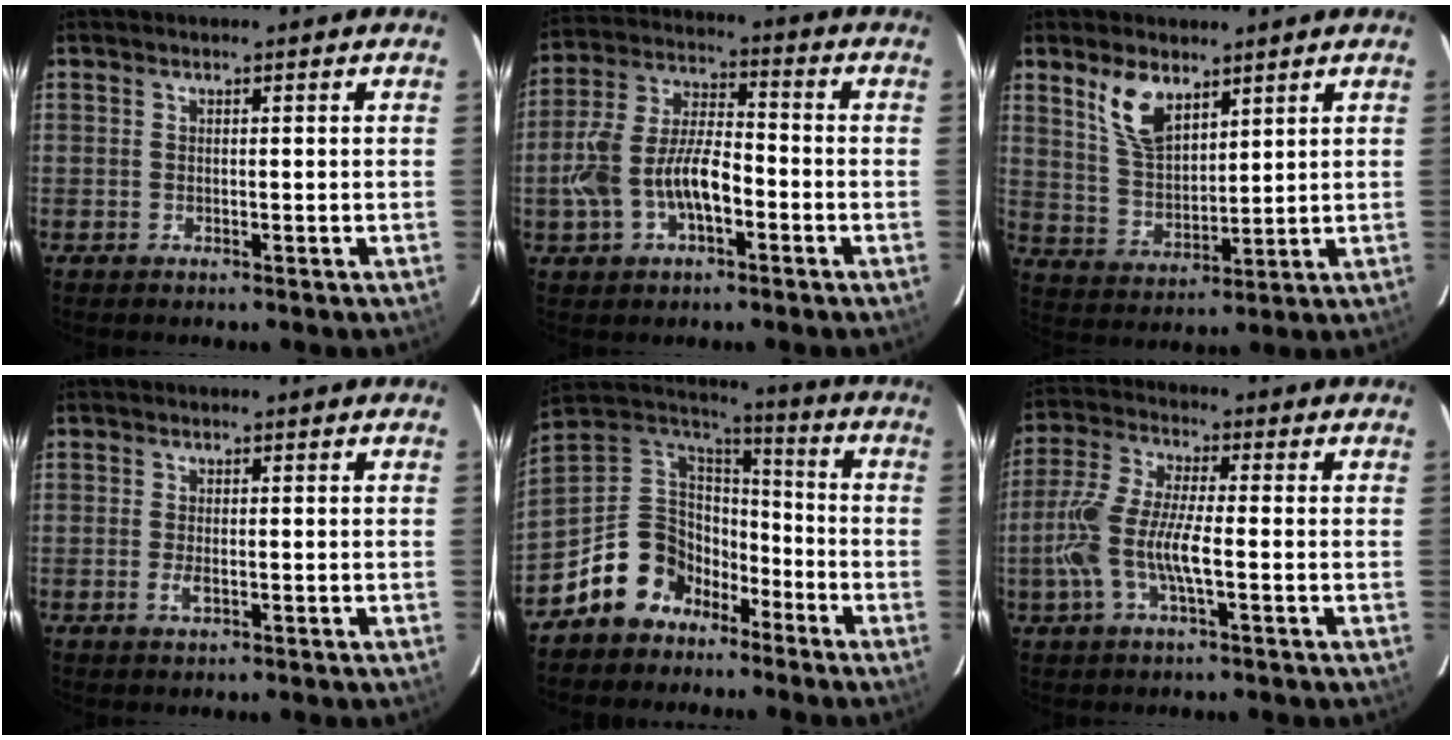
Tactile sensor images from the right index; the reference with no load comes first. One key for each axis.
{"total": 12.5, "fx": -4.0, "fy": 6.3, "fz": 10.1, "tx": -0.216, "ty": 0.013, "tz": -0.069}
{"total": 8.9, "fx": 5.7, "fy": 4.3, "fz": 5.3, "tx": -0.099, "ty": 0.007, "tz": 0.119}
{"total": 1.9, "fx": -0.6, "fy": 0.8, "fz": 1.6, "tx": -0.033, "ty": -0.003, "tz": -0.011}
{"total": 14.7, "fx": -9.3, "fy": 10.3, "fz": 5.0, "tx": -0.128, "ty": 0.031, "tz": -0.158}
{"total": 11.1, "fx": -2.7, "fy": 2.7, "fz": 10.4, "tx": -0.227, "ty": -0.001, "tz": -0.053}